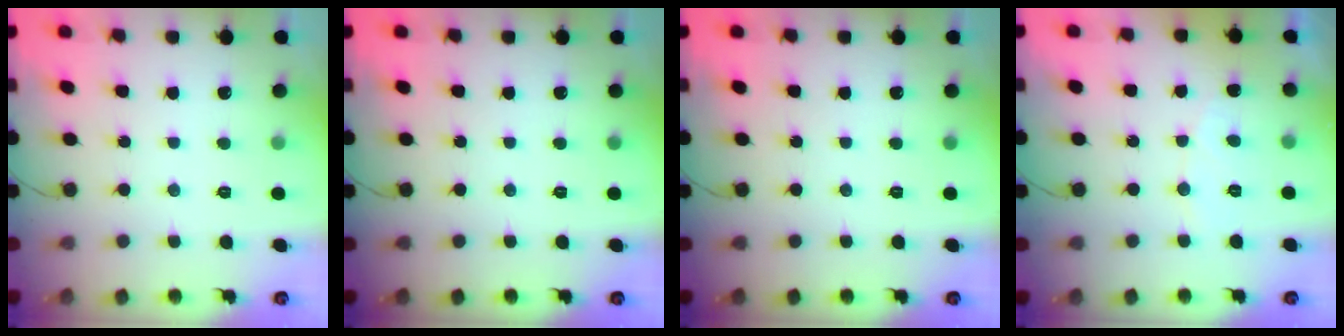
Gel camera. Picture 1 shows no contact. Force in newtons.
{"total": 0.0}
{"total": 0.0}
{"total": 4.5, "press": 4.5, "slide": 0.3}